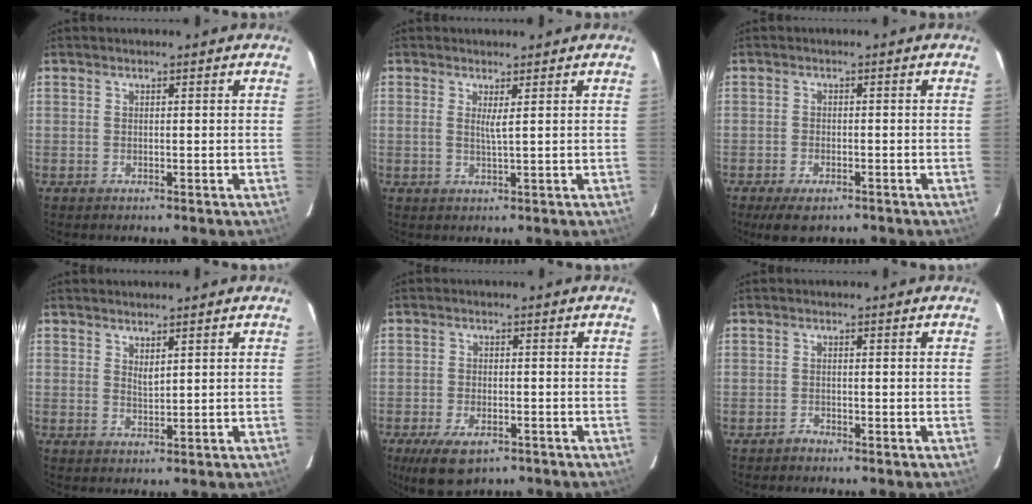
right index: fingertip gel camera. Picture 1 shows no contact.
{"total": 1.7, "force": [0.7, -0.3, 1.6], "torque": [-0.029, -0.004, 0.011]}
{"total": 5.3, "force": [-3.8, 2.2, 2.9], "torque": [-0.071, -0.019, -0.062]}
{"total": 1.8, "force": [1.3, 0.5, 1.1], "torque": [-0.019, -0.003, 0.022]}
{"total": 8.5, "force": [-5.4, 4.1, 5.1], "torque": [-0.116, -0.021, -0.087]}
{"total": 0.9, "force": [-0.9, 0.3, -0.2], "torque": [0.003, 0.005, -0.017]}